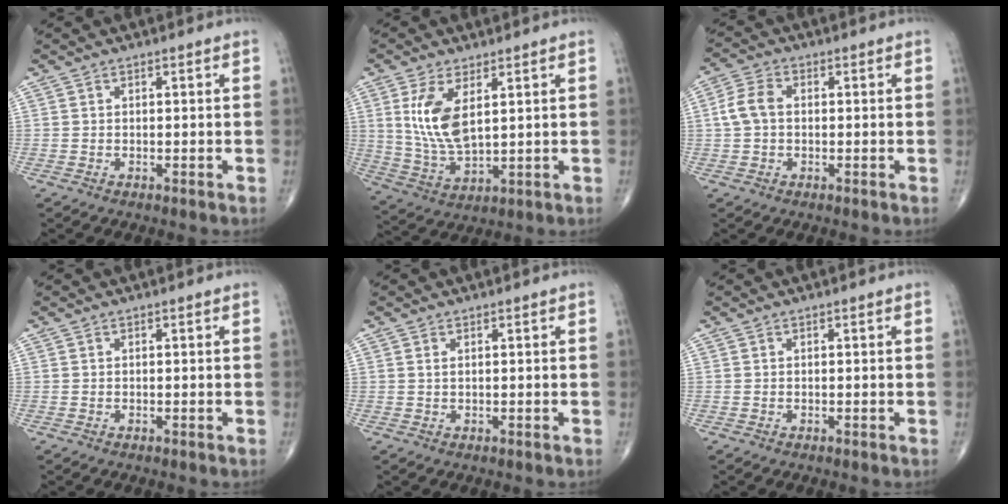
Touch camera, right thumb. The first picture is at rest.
{"total": 10.3, "force": [3.1, 4.7, 8.7], "torque": [-0.174, -0.018, 0.074]}
{"total": 5.2, "force": [0.2, 3.6, 3.8], "torque": [-0.081, 0.017, -0.001]}
{"total": 0.0}
{"total": 0.7, "force": [0.3, 0.2, 0.5], "torque": [-0.012, 0.004, 0.008]}
{"total": 0.0}